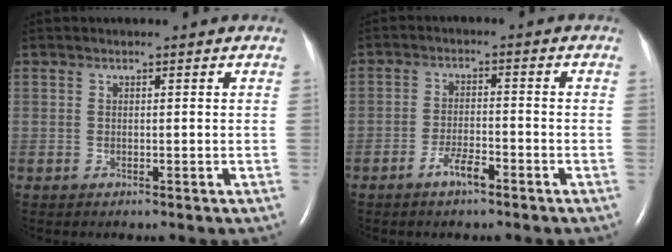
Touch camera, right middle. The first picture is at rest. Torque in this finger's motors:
{"motor_torque": [0.57, -0.50, 0.19, 0.08]}